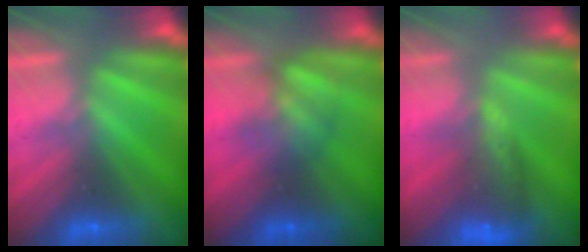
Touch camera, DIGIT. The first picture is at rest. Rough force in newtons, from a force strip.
{"total": 3.0}
{"total": 8.2}